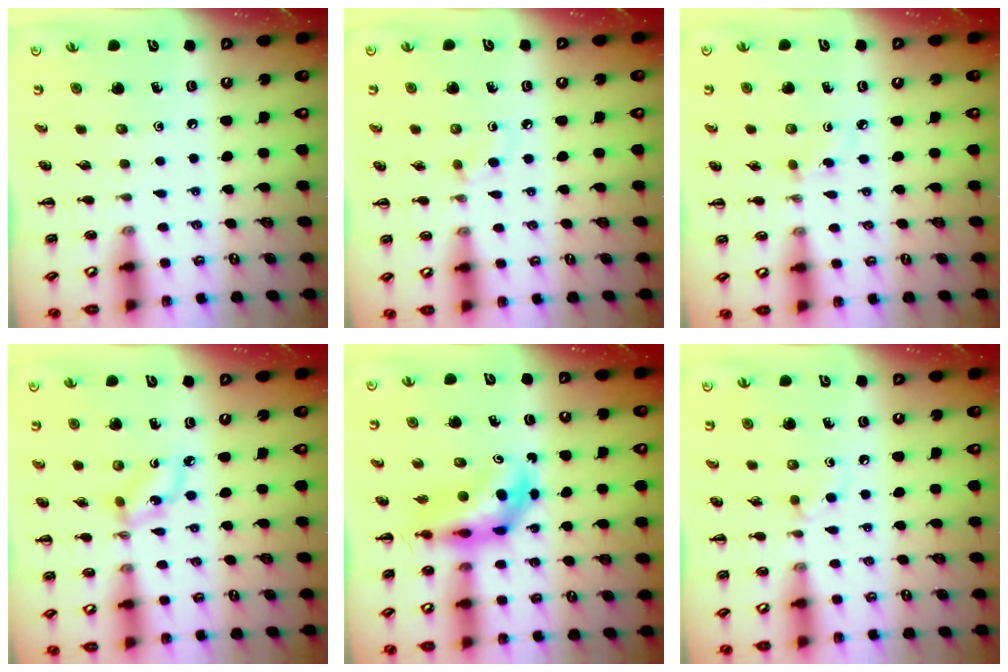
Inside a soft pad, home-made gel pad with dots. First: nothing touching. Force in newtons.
{"total": 1.5, "press": 1.3, "slide": 0.8}
{"total": 3.4, "press": 3.1, "slide": 1.4}
{"total": 3.2, "press": 3.1, "slide": 0.7}
{"total": 5.8, "press": 5.8, "slide": 0.9}
{"total": 2.2, "press": 2.0, "slide": 1.0}